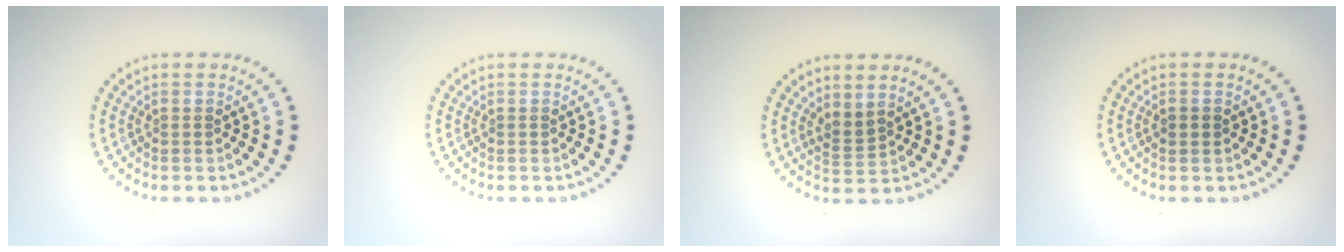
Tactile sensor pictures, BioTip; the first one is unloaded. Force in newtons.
{"total": 0.0}
{"total": 1.8, "press": 1.3, "slide": 1.2}
{"total": 1.2, "press": 1.2, "slide": 0.1}